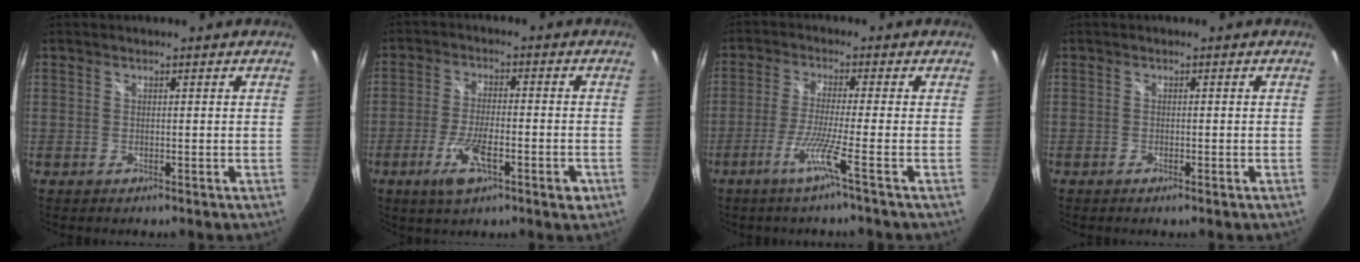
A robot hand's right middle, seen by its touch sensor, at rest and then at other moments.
{"total": 9.1, "force": [-4.1, 2.5, 7.7], "torque": [-0.153, -0.014, -0.072]}
{"total": 6.1, "force": [-3.0, -1.9, 4.9], "torque": [-0.115, -0.011, -0.061]}
{"total": 1.0, "force": [-0.5, 0.0, 0.8], "torque": [-0.012, -0.002, -0.010]}